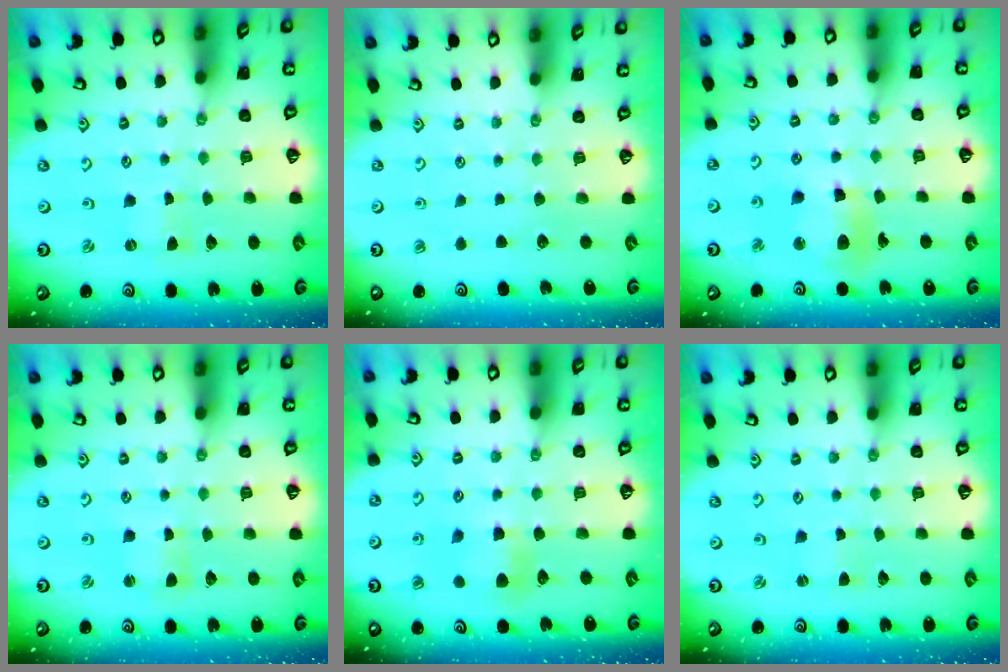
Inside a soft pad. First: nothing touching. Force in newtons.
{"total": 0.0}
{"total": 11.2, "press": 11.2, "slide": 1.3}
{"total": 1.7, "press": 1.6, "slide": 0.4}
{"total": 7.1, "press": 7.1, "slide": 0.5}
{"total": 0.9, "press": 0.9, "slide": 0.1}